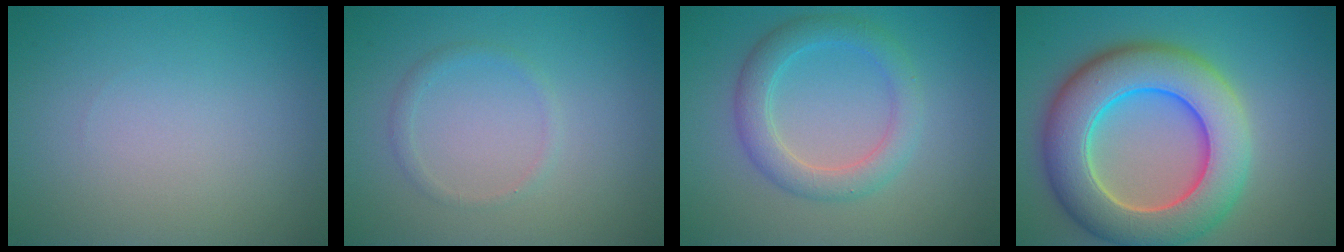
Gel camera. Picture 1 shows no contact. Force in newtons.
{"total": 1.1, "press": 1.1, "slide": 0.0}
{"total": 3.6, "press": 3.6, "slide": 0.1}
{"total": 10.6, "press": 10.6, "slide": 0.6}